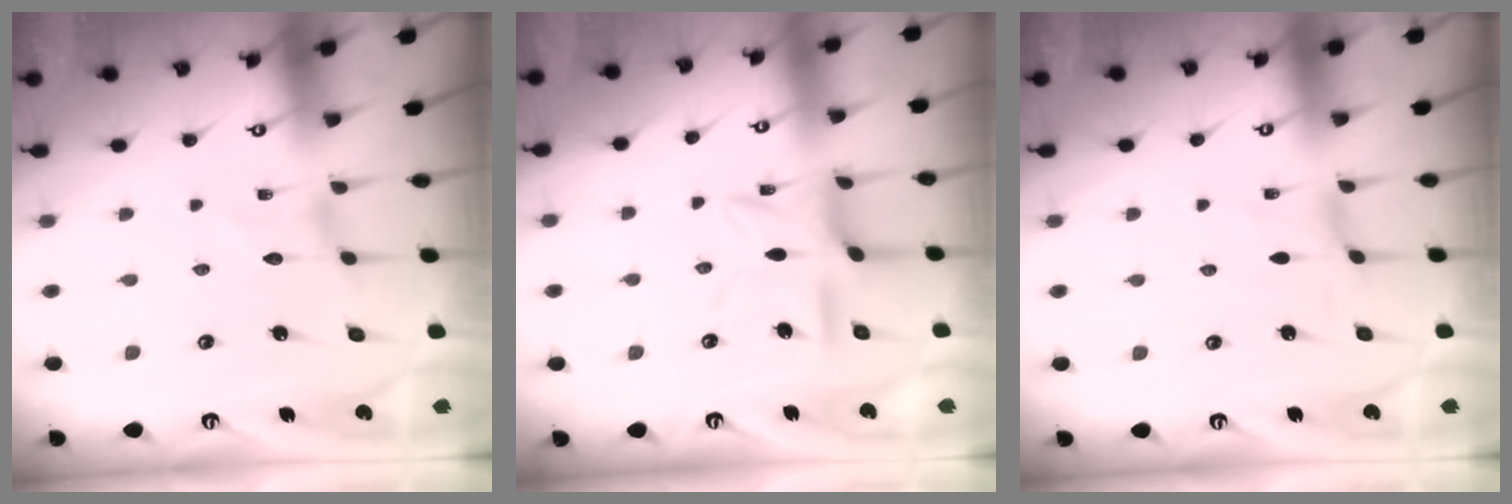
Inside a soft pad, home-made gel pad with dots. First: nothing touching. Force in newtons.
{"total": 10.3, "press": 10.3, "slide": 0.8}
{"total": 2.0, "press": 2.0, "slide": 0.4}